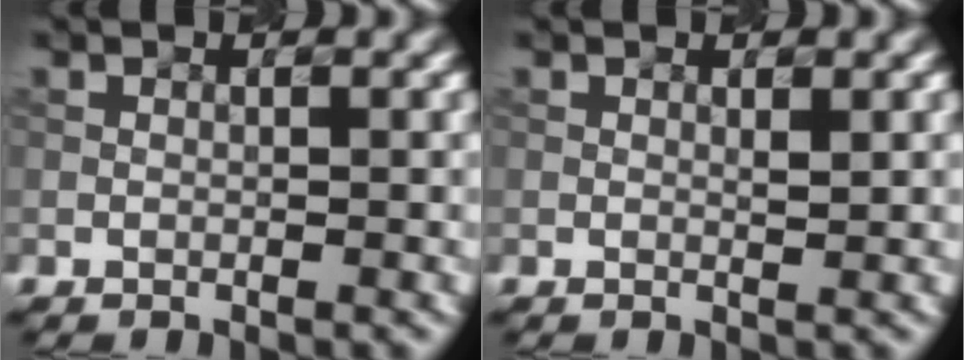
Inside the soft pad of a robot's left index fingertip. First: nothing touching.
{"total": 0.7, "force": [0.3, 0.1, 0.6], "torque": [-0.011, 0.000, 0.003]}